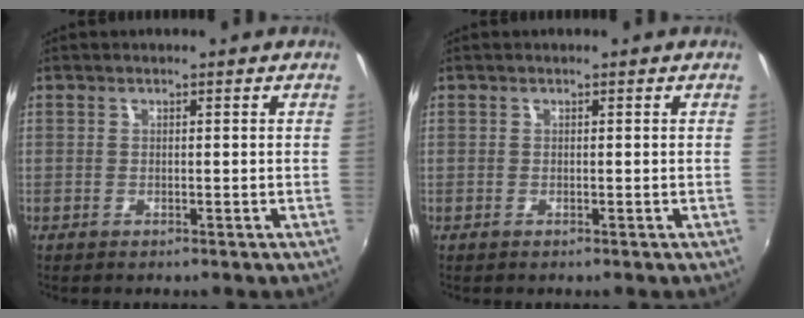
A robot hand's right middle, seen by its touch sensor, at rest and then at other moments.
{"total": 0.0}